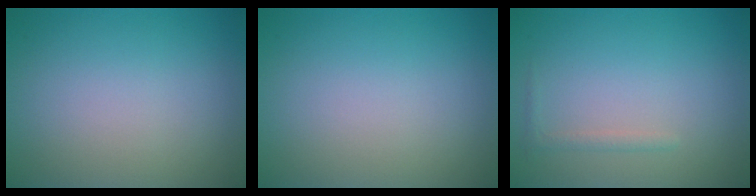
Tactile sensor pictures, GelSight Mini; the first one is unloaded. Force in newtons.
{"total": 0.0}
{"total": 0.8, "press": 0.8, "slide": 0.0}